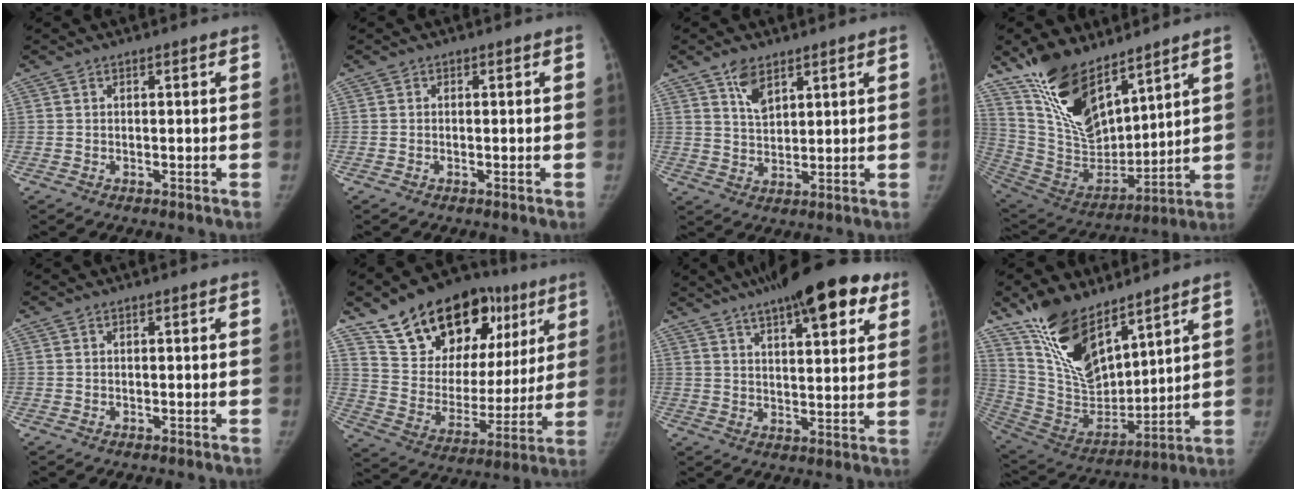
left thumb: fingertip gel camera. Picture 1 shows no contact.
{"total": 0.0}
{"total": 5.4, "force": [3.5, 2.7, 3.2], "torque": [-0.043, -0.021, 0.068]}
{"total": 20.1, "force": [13.8, 9.0, 11.6], "torque": [-0.169, -0.072, 0.272]}
{"total": 0.0}
{"total": 27.1, "force": [15.0, 15.5, 16.3], "torque": [-0.207, -0.015, 0.249]}
{"total": 20.0, "force": [11.7, 6.3, 15.0], "torque": [-0.199, -0.013, 0.169]}
{"total": 19.0, "force": [13.1, 8.4, 10.9], "torque": [-0.156, -0.071, 0.261]}